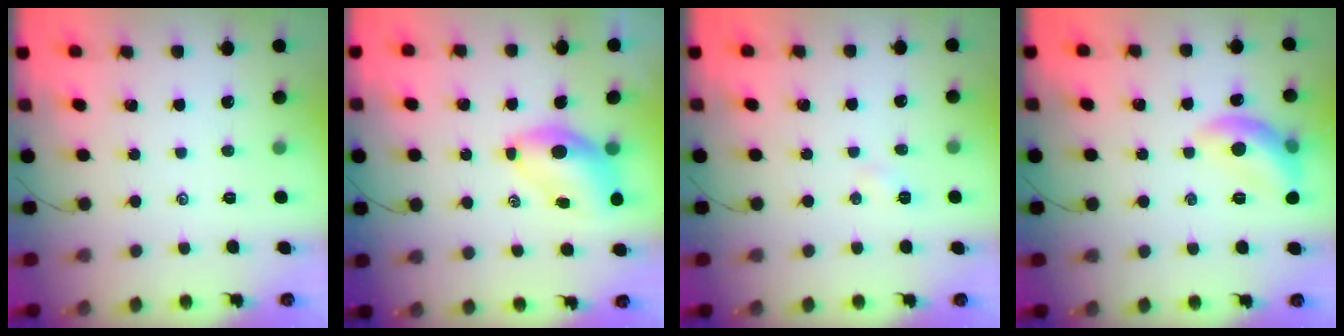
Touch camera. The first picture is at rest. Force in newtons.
{"total": 6.8, "press": 6.6, "slide": 1.6}
{"total": 2.4, "press": 2.3, "slide": 0.8}
{"total": 11.3, "press": 11.3, "slide": 0.9}